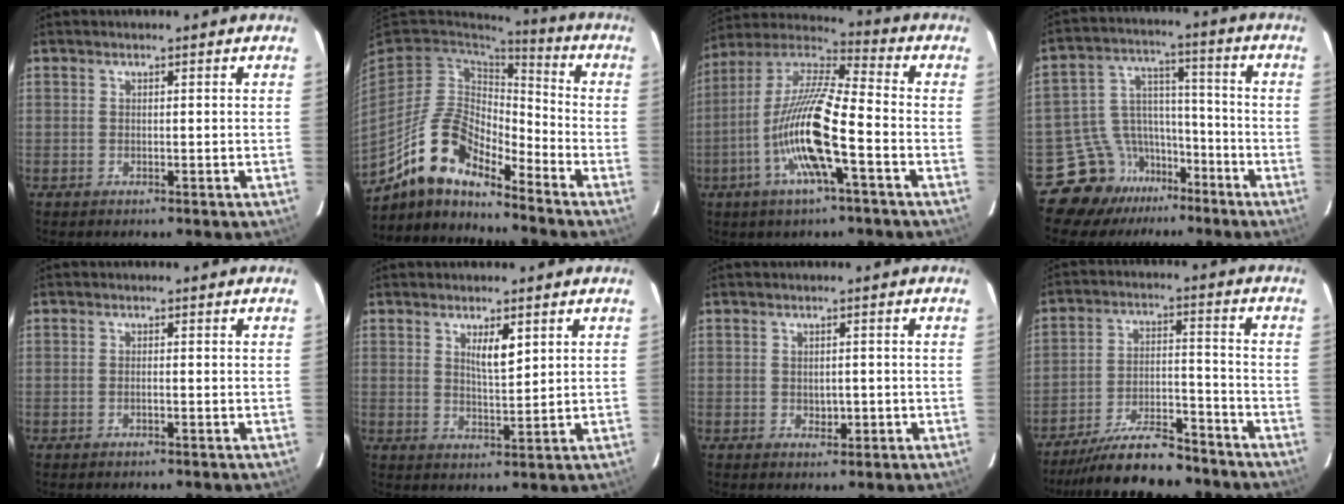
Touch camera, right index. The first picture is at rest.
{"total": 12.1, "force": [-10.0, 3.6, 5.8], "torque": [-0.117, 0.029, -0.188]}
{"total": 16.0, "force": [-4.6, 1.9, 15.2], "torque": [-0.308, 0.000, -0.089]}
{"total": 11.6, "force": [-7.7, 8.6, 1.3], "torque": [-0.020, 0.081, -0.118]}
{"total": 0.6, "force": [-0.2, 0.0, 0.6], "torque": [-0.013, 0.000, -0.002]}
{"total": 4.1, "force": [2.0, 0.9, 3.5], "torque": [-0.063, -0.004, 0.038]}
{"total": 2.0, "force": [-0.3, 1.3, 1.5], "torque": [-0.023, 0.000, 0.002]}
{"total": 12.0, "force": [-10.6, 2.3, 5.1], "torque": [-0.084, 0.004, -0.181]}